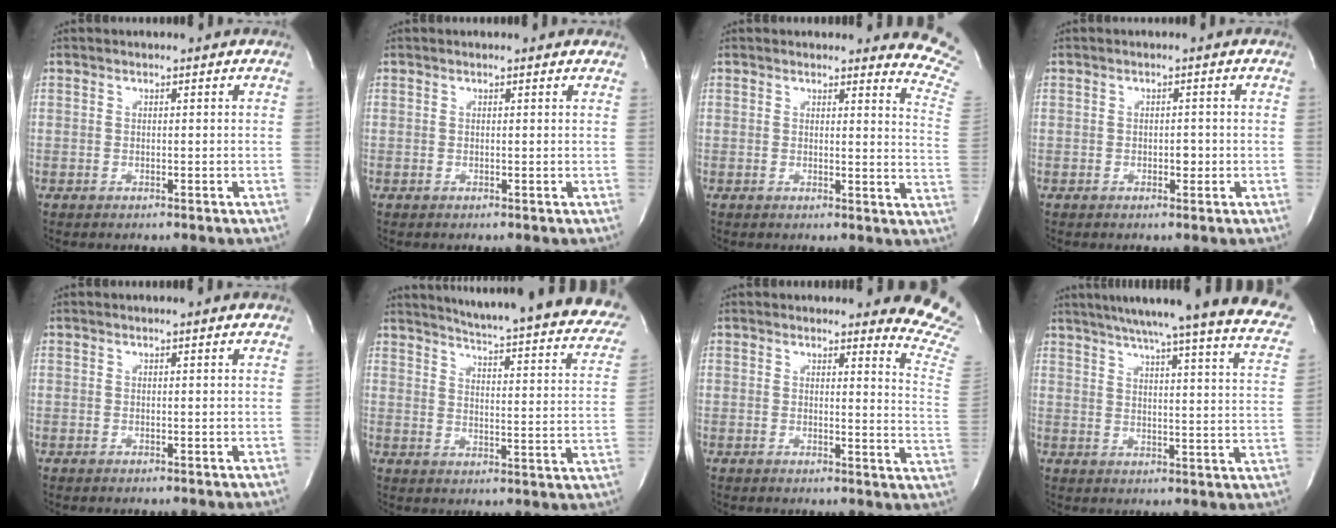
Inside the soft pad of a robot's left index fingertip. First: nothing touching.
{"total": 1.9, "force": [1.8, 0.5, 0.4], "torque": [-0.016, 0.007, 0.009]}
{"total": 9.6, "force": [9.6, -0.2, 0.2], "torque": [0.020, -0.121, 0.061]}
{"total": 1.3, "force": [-0.4, 0.8, 1.0], "torque": [-0.013, 0.002, -0.005]}
{"total": 1.0, "force": [0.8, -0.2, 0.6], "torque": [-0.013, 0.005, 0.016]}
{"total": 29.6, "force": [25.7, 3.9, 14.0], "torque": [-0.198, -0.085, 0.295]}
{"total": 10.9, "force": [10.8, 0.2, 1.2], "torque": [0.014, -0.126, 0.077]}
{"total": 26.6, "force": [22.5, 1.1, 14.3], "torque": [-0.198, -0.046, 0.265]}